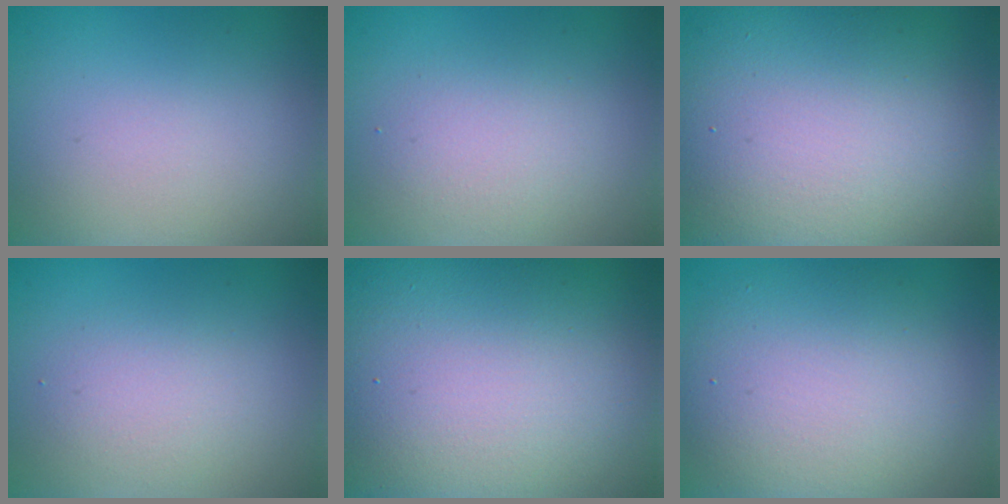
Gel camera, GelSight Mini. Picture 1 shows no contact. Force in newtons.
{"total": 2.1, "press": 2.1, "slide": 0.2}
{"total": 15.0, "press": 15.0, "slide": 0.7}
{"total": 2.1, "press": 2.1, "slide": 0.1}
{"total": 19.1, "press": 19.1, "slide": 1.0}
{"total": 7.5, "press": 7.5, "slide": 0.6}